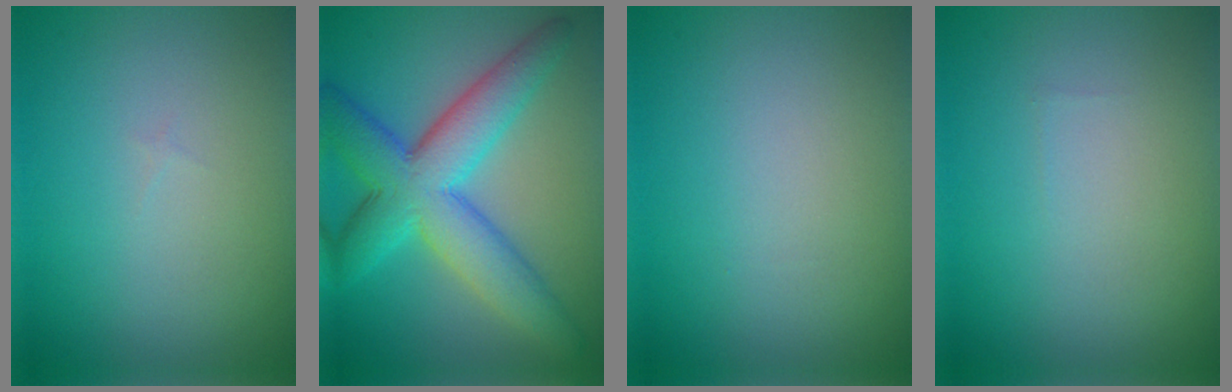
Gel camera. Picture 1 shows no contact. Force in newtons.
{"total": 8.5, "press": 8.5, "slide": 0.0}
{"total": 0.0}
{"total": 0.0}